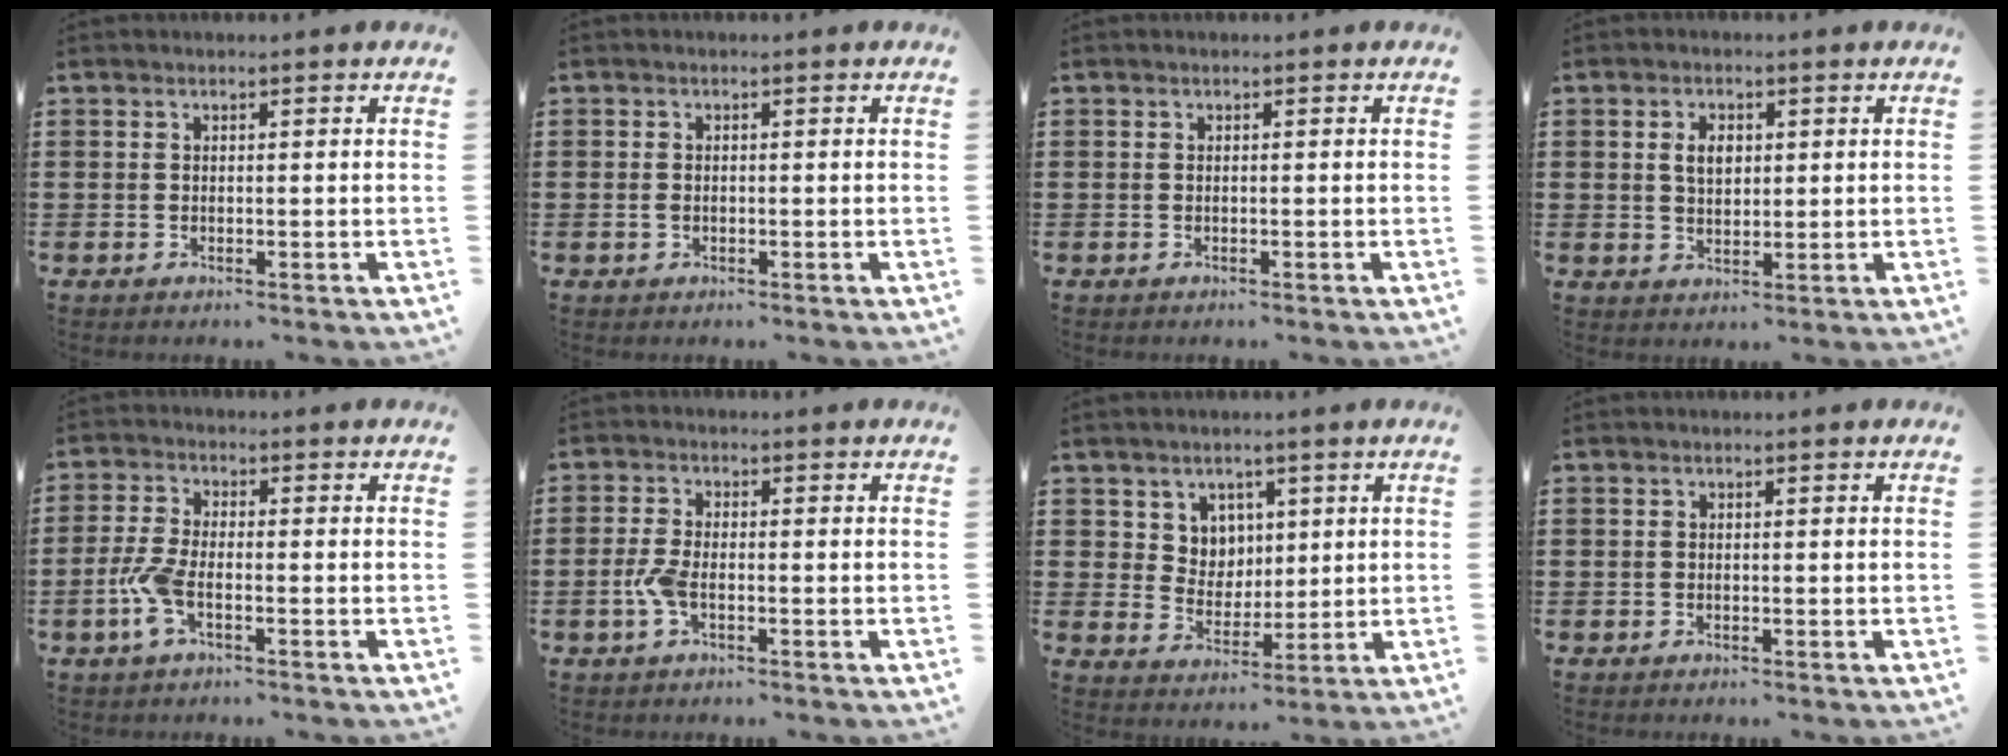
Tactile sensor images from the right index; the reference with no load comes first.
{"total": 0.8, "force": [-0.2, 0.6, 0.5], "torque": [-0.013, 0.002, -0.004]}
{"total": 0.0}
{"total": 3.4, "force": [0.7, 2.1, 2.5], "torque": [-0.047, 0.007, 0.010]}
{"total": 5.6, "force": [-1.9, 2.0, 4.9], "torque": [-0.125, -0.013, -0.042]}
{"total": 3.6, "force": [-1.2, 1.4, 3.1], "torque": [-0.082, -0.007, -0.028]}
{"total": 5.3, "force": [2.8, 4.4, 0.3], "torque": [-0.025, 0.001, 0.050]}
{"total": 0.0}